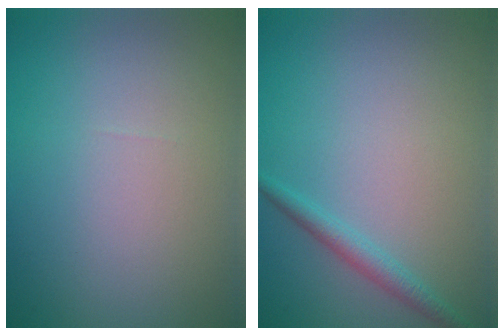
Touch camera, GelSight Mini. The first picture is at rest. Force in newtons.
{"total": 1.8, "press": 1.8, "slide": 0.1}